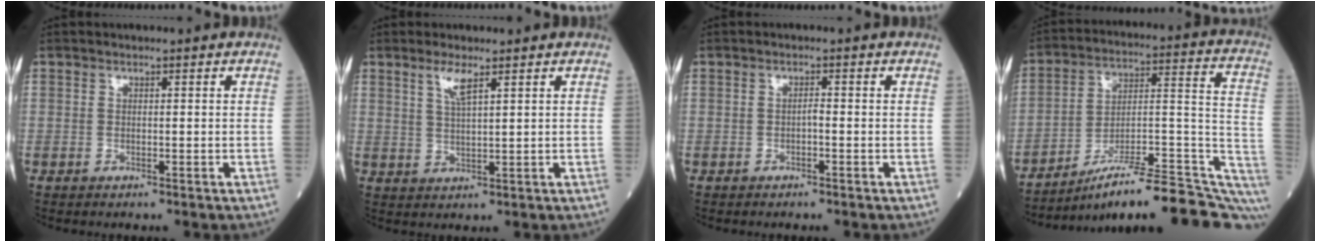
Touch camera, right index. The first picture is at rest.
{"total": 3.4, "force": [2.0, 0.2, 2.7], "torque": [-0.058, -0.002, 0.042]}
{"total": 0.8, "force": [-0.4, 0.2, 0.7], "torque": [-0.011, 0.002, -0.008]}
{"total": 24.6, "force": [-20.0, 2.9, 13.9], "torque": [-0.123, 0.027, -0.290]}